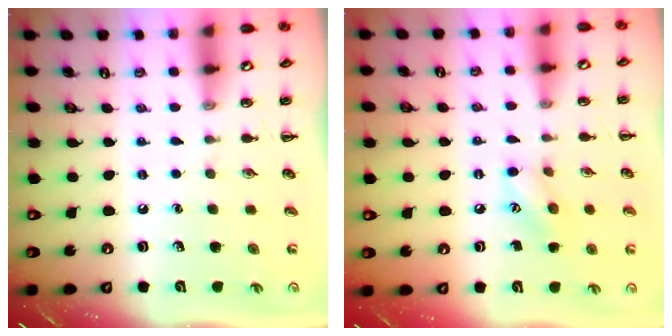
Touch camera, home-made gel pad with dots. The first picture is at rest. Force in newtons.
{"total": 7.4, "press": 7.3, "slide": 0.6}